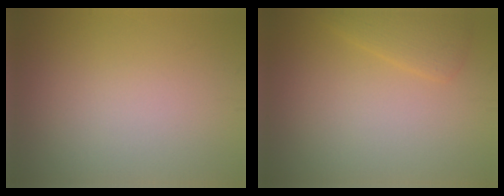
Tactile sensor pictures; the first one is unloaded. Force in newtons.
{"total": 2.2, "press": 2.1, "slide": 0.2}